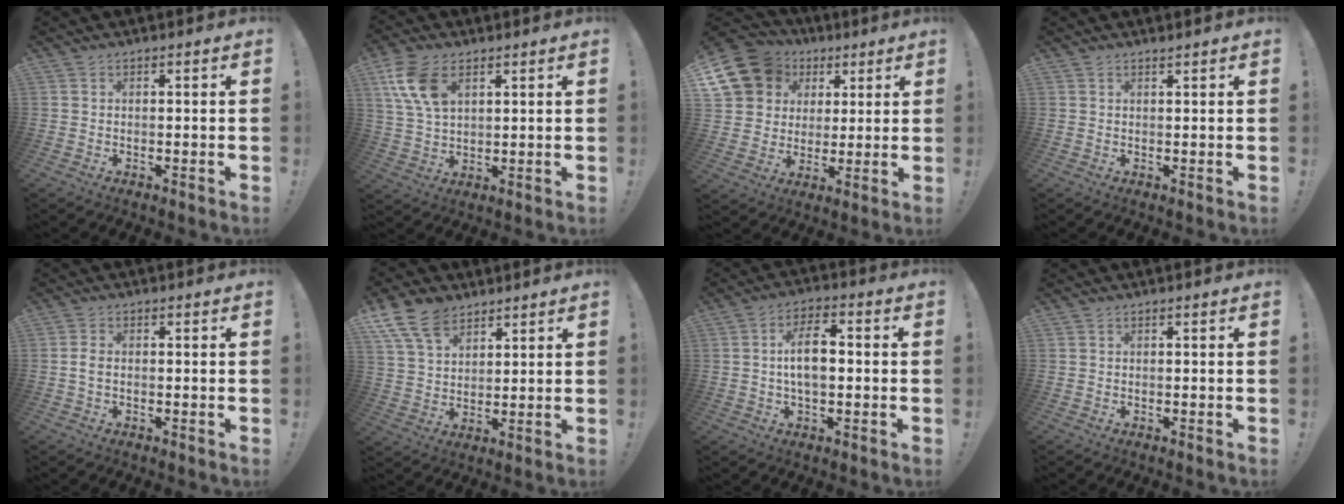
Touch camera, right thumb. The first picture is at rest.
{"total": 11.8, "force": [5.2, 7.0, 7.9], "torque": [-0.165, -0.010, 0.100]}
{"total": 14.7, "force": [5.9, 12.3, 5.6], "torque": [-0.097, -0.026, 0.129]}
{"total": 0.6, "force": [0.6, -0.1, 0.1], "torque": [0.005, -0.003, 0.010]}
{"total": 2.0, "force": [-0.3, 1.2, 1.6], "torque": [-0.035, 0.008, -0.003]}
{"total": 12.3, "force": [8.0, 7.4, 5.6], "torque": [-0.105, -0.038, 0.156]}
{"total": 9.8, "force": [0.0, 5.1, 8.4], "torque": [-0.145, 0.009, -0.002]}
{"total": 0.0}